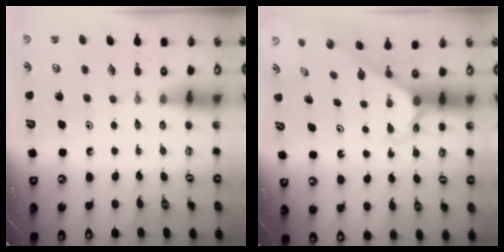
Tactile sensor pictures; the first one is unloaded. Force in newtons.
{"total": 2.3, "press": 2.3, "slide": 0.2}